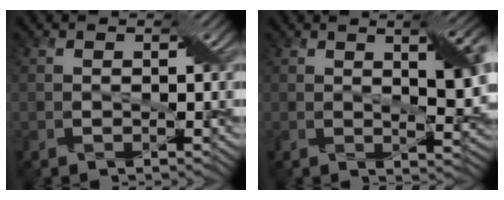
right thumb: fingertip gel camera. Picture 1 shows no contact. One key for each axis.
{"total": 8.4, "fx": 2.5, "fy": 2.6, "fz": 7.6, "tx": -0.102, "ty": 0.006, "tz": 0.038}